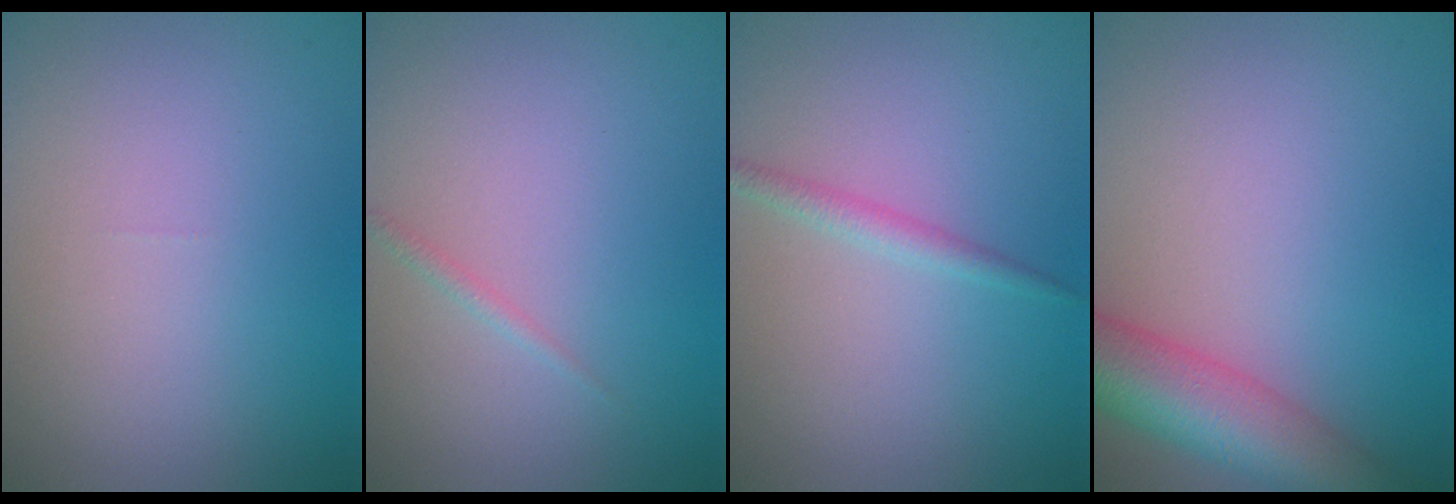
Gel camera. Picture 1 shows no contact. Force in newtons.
{"total": 0.7, "press": 0.7, "slide": 0.0}
{"total": 1.4, "press": 1.4, "slide": 0.1}
{"total": 7.6, "press": 7.6, "slide": 0.4}